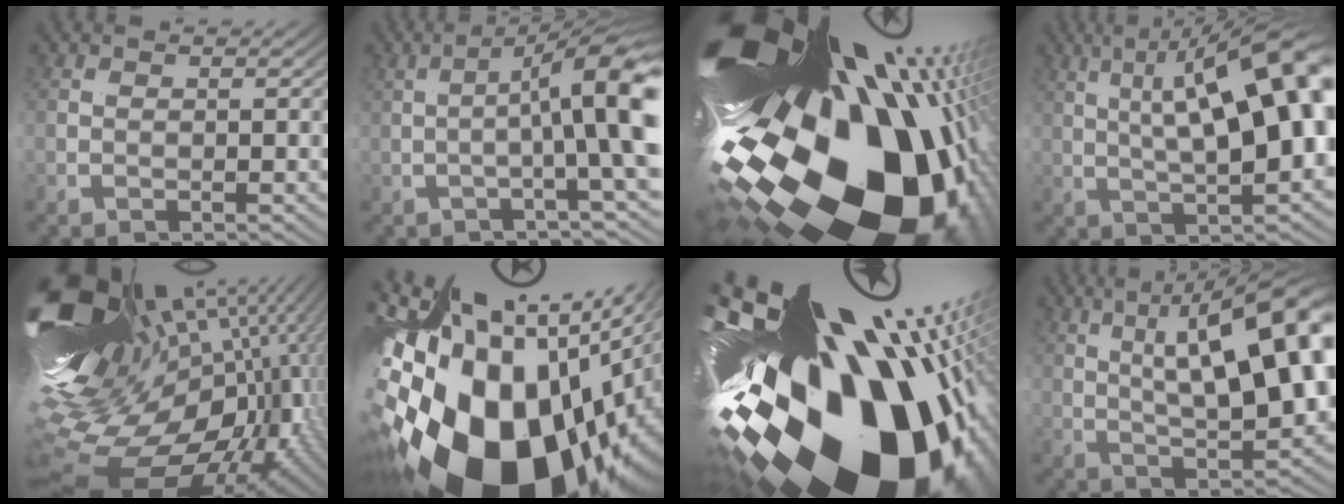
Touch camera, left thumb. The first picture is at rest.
{"total": 9.2, "force": [-0.4, 0.8, 9.1], "torque": [-0.114, 0.023, -0.018]}
{"total": 37.3, "force": [-2.1, 21.0, 30.7], "torque": [-0.490, 0.001, -0.033]}
{"total": 10.6, "force": [1.6, 1.1, 10.4], "torque": [-0.125, 0.045, 0.003]}
{"total": 28.4, "force": [-3.2, 14.8, 24.0], "torque": [-0.394, -0.005, -0.045]}
{"total": 21.0, "force": [-4.6, 11.7, 16.8], "torque": [-0.311, -0.011, -0.074]}
{"total": 29.8, "force": [-3.9, 16.7, 24.3], "torque": [-0.421, -0.002, -0.057]}
{"total": 9.1, "force": [1.8, 0.5, 8.9], "torque": [-0.113, 0.042, 0.010]}